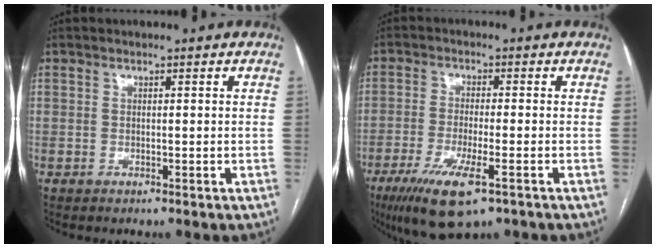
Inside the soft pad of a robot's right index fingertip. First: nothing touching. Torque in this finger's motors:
{"motor_torque": [1.18, -0.33, 0.57, 0.14]}